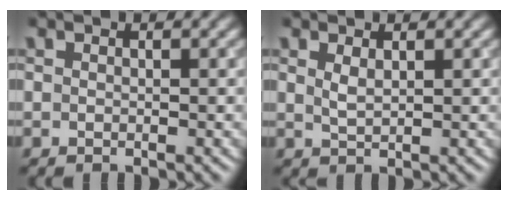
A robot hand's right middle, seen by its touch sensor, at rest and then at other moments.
{"total": 1.1, "force": [0.7, 0.4, 0.8], "torque": [-0.021, -0.001, 0.015]}